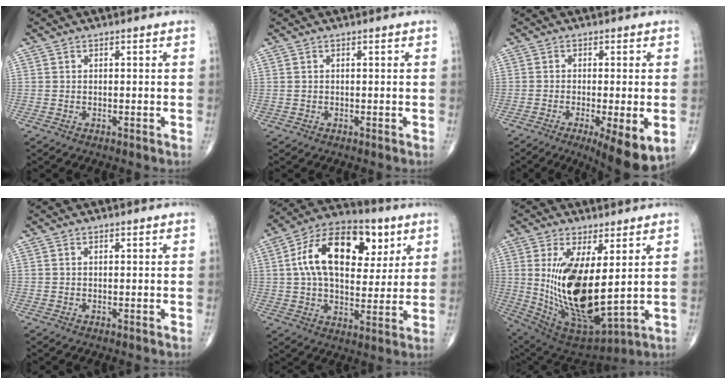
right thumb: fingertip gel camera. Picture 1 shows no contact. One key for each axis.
{"total": 0.0}
{"total": 9.8, "fx": -3.5, "fy": 2.4, "fz": 8.9, "tx": -0.132, "ty": -0.019, "tz": -0.051}
{"total": 0.0}
{"total": 20.4, "fx": 6.2, "fy": 11.9, "fz": 15.3, "tx": -0.227, "ty": 0.003, "tz": 0.095}
{"total": 19.0, "fx": 2.2, "fy": 7.6, "fz": 17.3, "tx": -0.323, "ty": -0.036, "tz": 0.066}